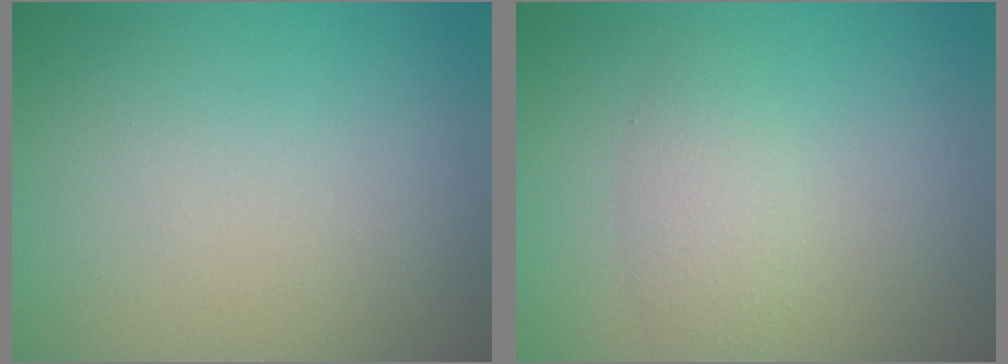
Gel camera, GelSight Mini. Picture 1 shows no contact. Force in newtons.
{"total": 2.1, "press": 2.1, "slide": 0.1}